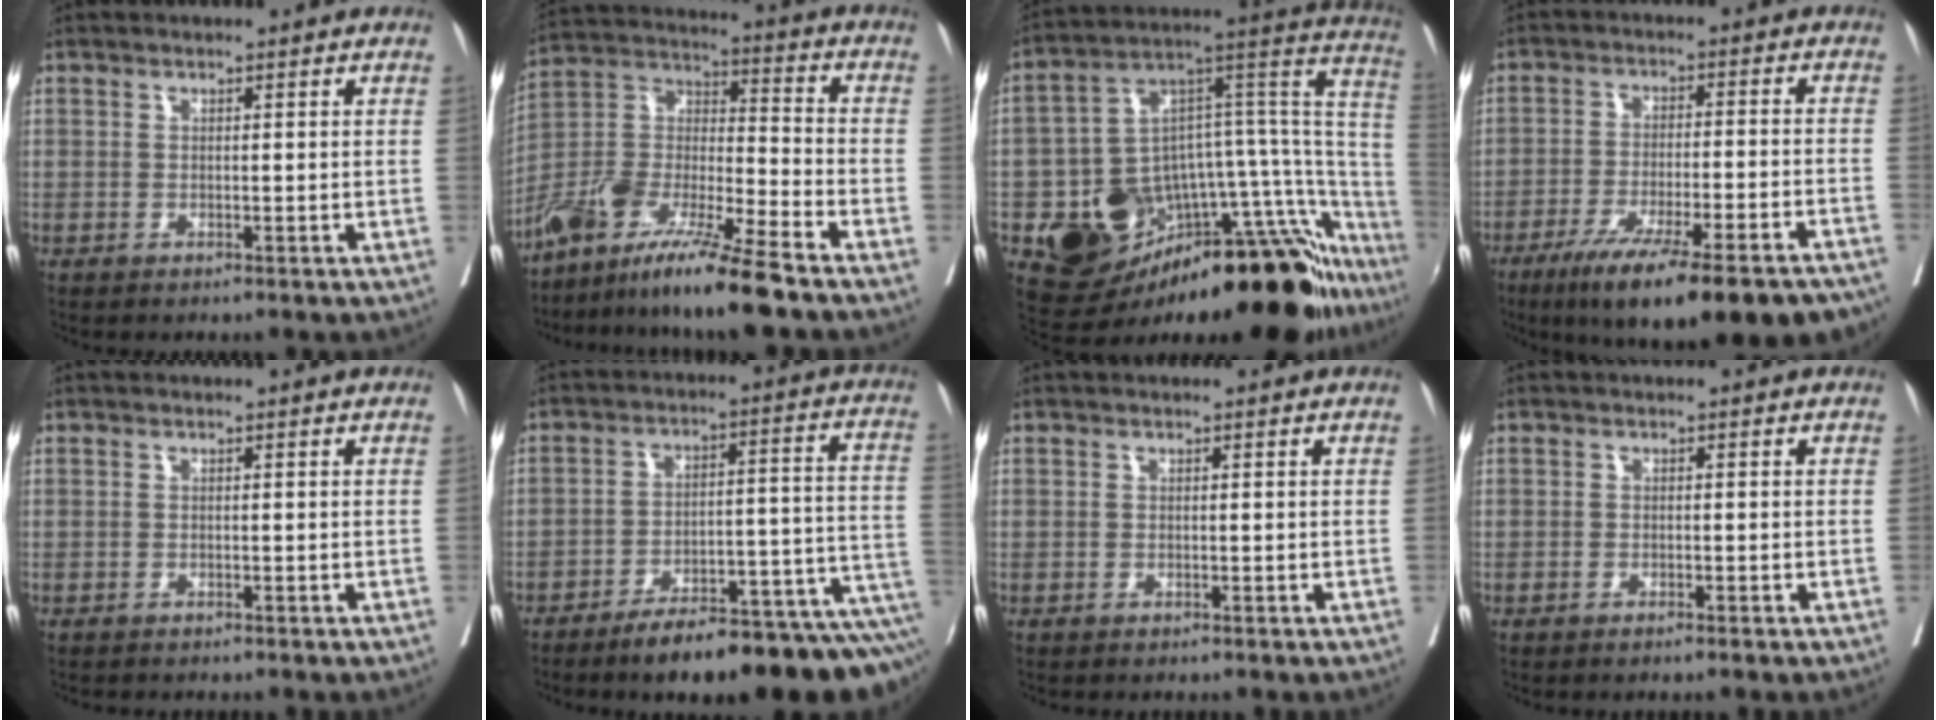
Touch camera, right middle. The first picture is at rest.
{"total": 14.5, "force": [-11.1, 0.7, 9.2], "torque": [-0.182, -0.003, -0.205]}
{"total": 31.9, "force": [-18.1, 9.8, 24.4], "torque": [-0.243, 0.033, -0.255]}
{"total": 21.2, "force": [-15.9, 2.9, 13.7], "torque": [-0.155, -0.022, -0.229]}
{"total": 1.4, "force": [-1.3, 0.2, 0.4], "torque": [-0.011, -0.003, -0.018]}
{"total": 16.5, "force": [-12.6, 3.1, 10.2], "torque": [-0.069, 0.049, -0.181]}
{"total": 0.0}
{"total": 1.1, "force": [-0.9, 0.2, 0.6], "torque": [-0.011, -0.001, -0.012]}